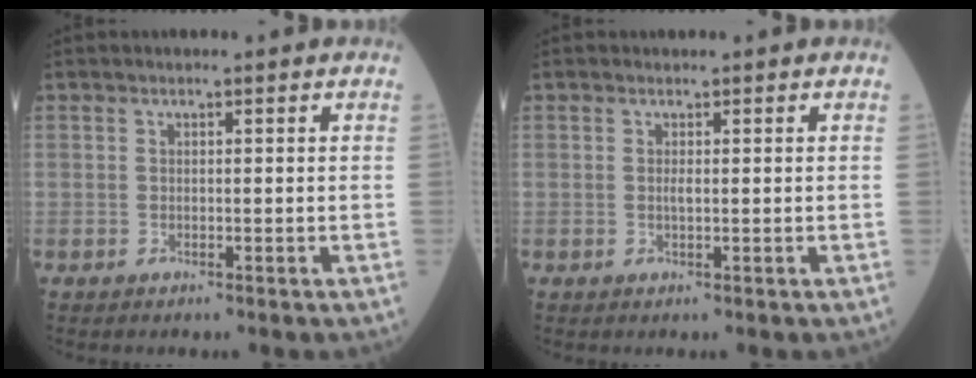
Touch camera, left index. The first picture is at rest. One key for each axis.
{"total": 0.6, "fx": 0.1, "fy": 0.1, "fz": 0.6, "tx": -0.017, "ty": -0.002, "tz": 0.001}